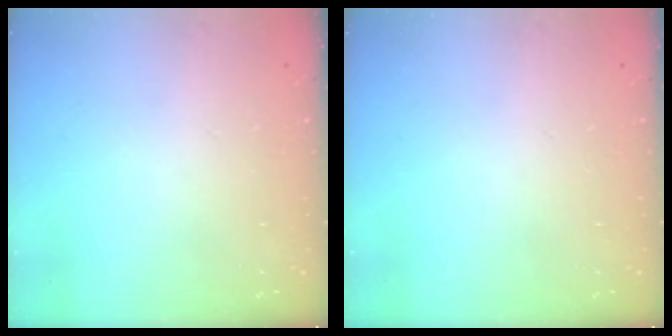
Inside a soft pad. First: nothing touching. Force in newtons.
{"total": 0.0}